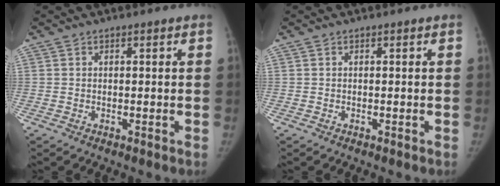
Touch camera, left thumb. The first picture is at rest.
{"total": 0.0}